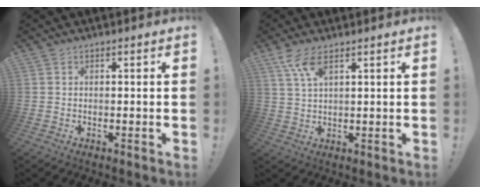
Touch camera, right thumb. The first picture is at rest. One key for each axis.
{"total": 6.1, "fx": 3.7, "fy": 1.8, "fz": 4.5, "tx": -0.089, "ty": -0.011, "tz": 0.067}